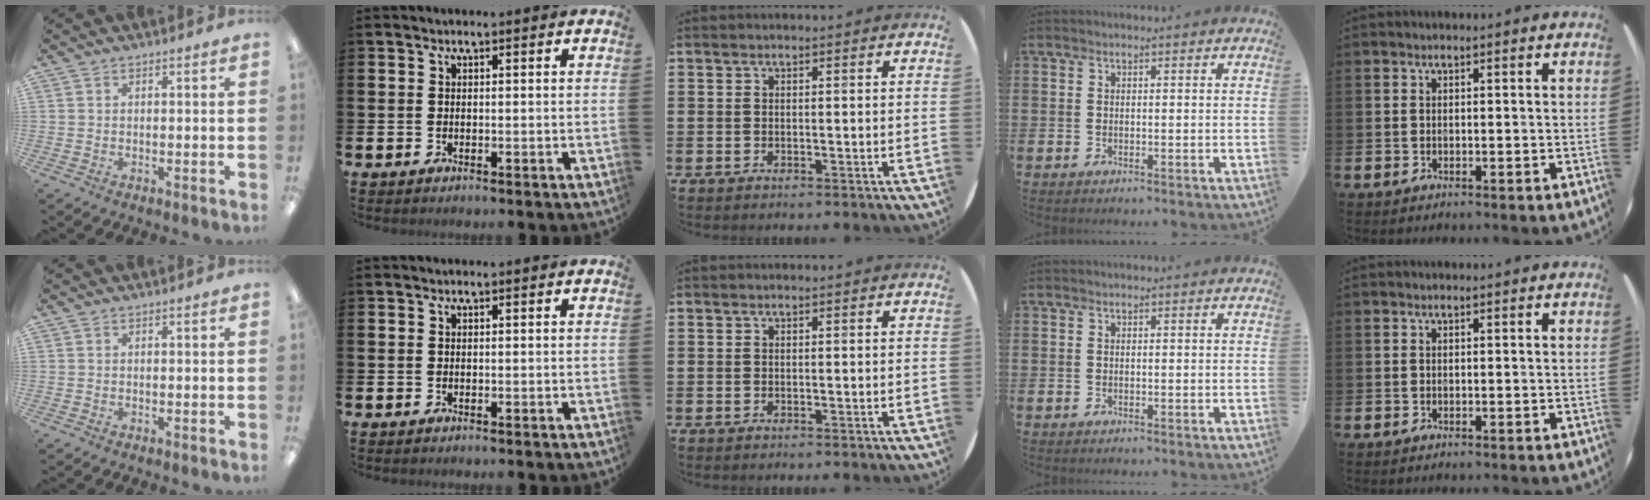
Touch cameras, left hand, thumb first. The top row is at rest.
{}